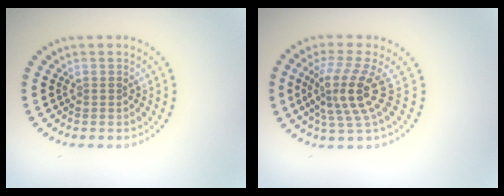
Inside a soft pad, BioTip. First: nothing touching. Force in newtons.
{"total": 4.3, "press": 3.1, "slide": 3.0}